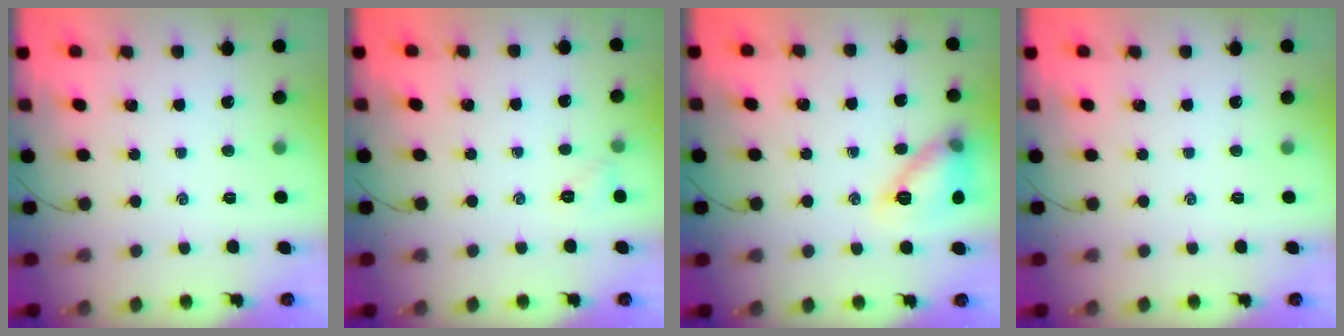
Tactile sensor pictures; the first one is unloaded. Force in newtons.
{"total": 3.8, "press": 3.6, "slide": 1.2}
{"total": 12.0, "press": 12.0, "slide": 0.5}
{"total": 0.0}